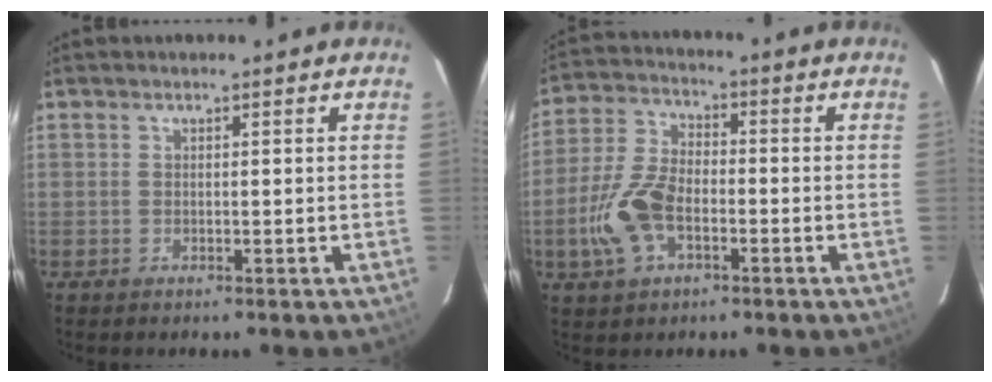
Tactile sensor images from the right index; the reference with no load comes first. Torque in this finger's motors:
{"motor_torque": [0.45, -0.36, 0.33, 0.13]}